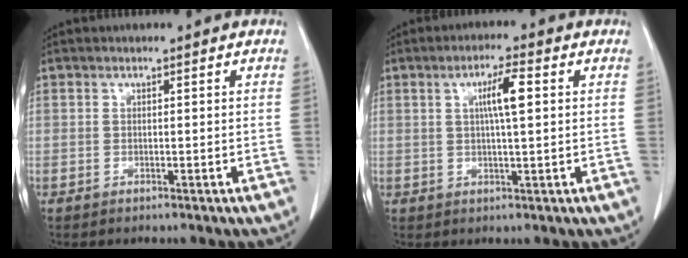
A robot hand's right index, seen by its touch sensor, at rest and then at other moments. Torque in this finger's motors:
{"motor_torque": [0.67, 0.14, 0.34, 0.11]}